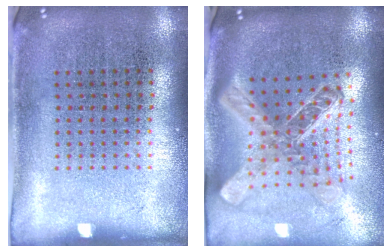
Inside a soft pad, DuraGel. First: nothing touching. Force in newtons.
{"total": 2.6, "press": 1.9, "slide": 1.7}